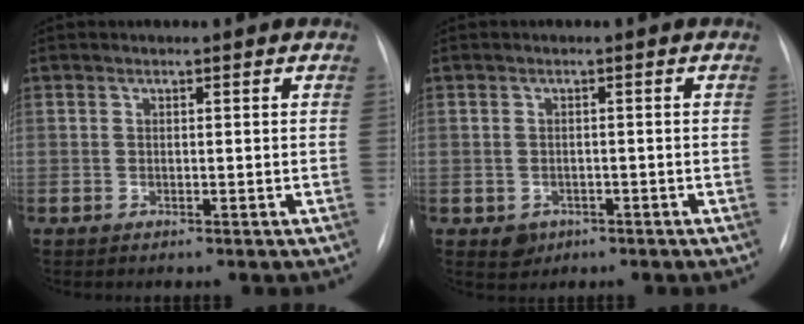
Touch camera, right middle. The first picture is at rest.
{"total": 2.3, "force": [-1.1, 1.9, 0.6], "torque": [-0.006, 0.004, -0.010]}